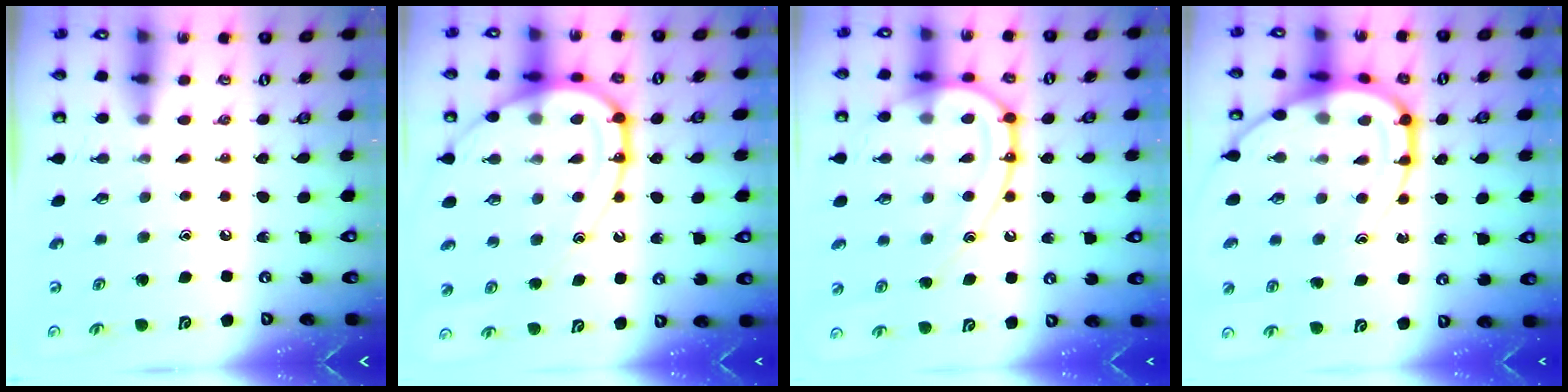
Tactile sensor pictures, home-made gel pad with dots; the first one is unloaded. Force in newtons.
{"total": 17.7, "press": 17.6, "slide": 1.9}
{"total": 18.1, "press": 18.0, "slide": 1.8}
{"total": 15.9, "press": 15.9, "slide": 1.5}